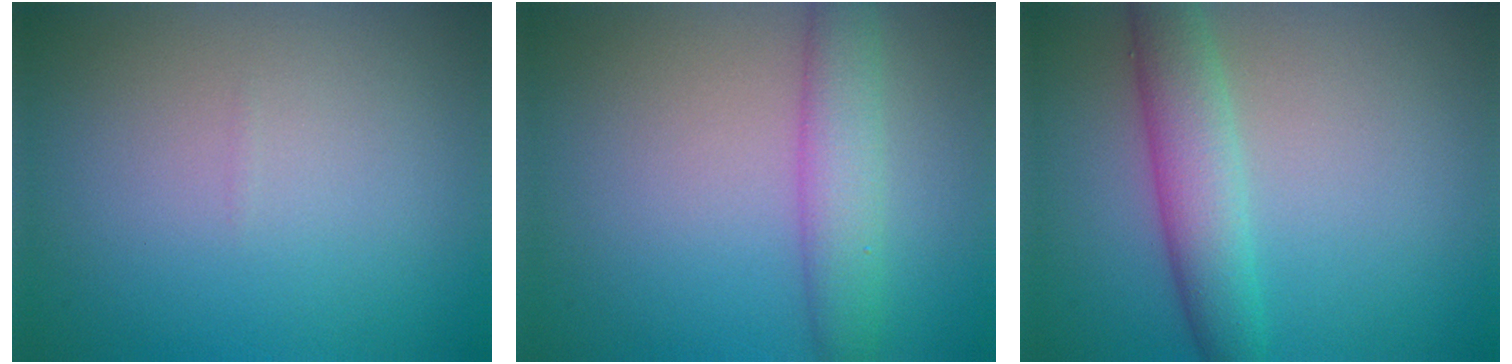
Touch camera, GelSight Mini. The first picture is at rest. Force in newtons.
{"total": 3.7, "press": 3.7, "slide": 0.2}
{"total": 4.2, "press": 4.2, "slide": 0.2}